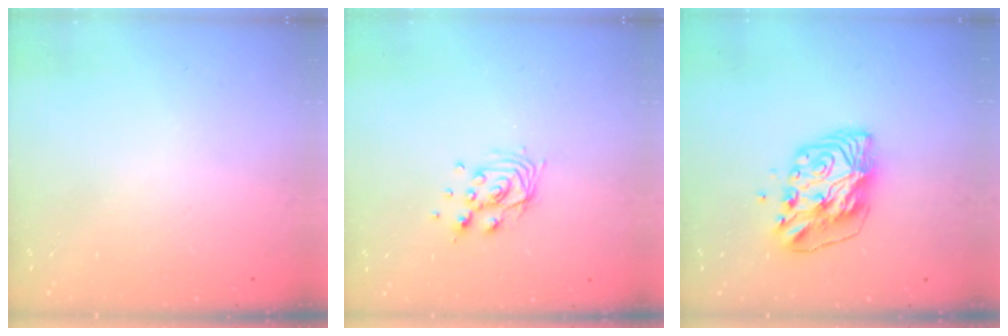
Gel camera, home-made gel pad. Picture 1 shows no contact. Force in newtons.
{"total": 8.9, "press": 8.9, "slide": 1.0}
{"total": 8.5, "press": 8.4, "slide": 1.3}